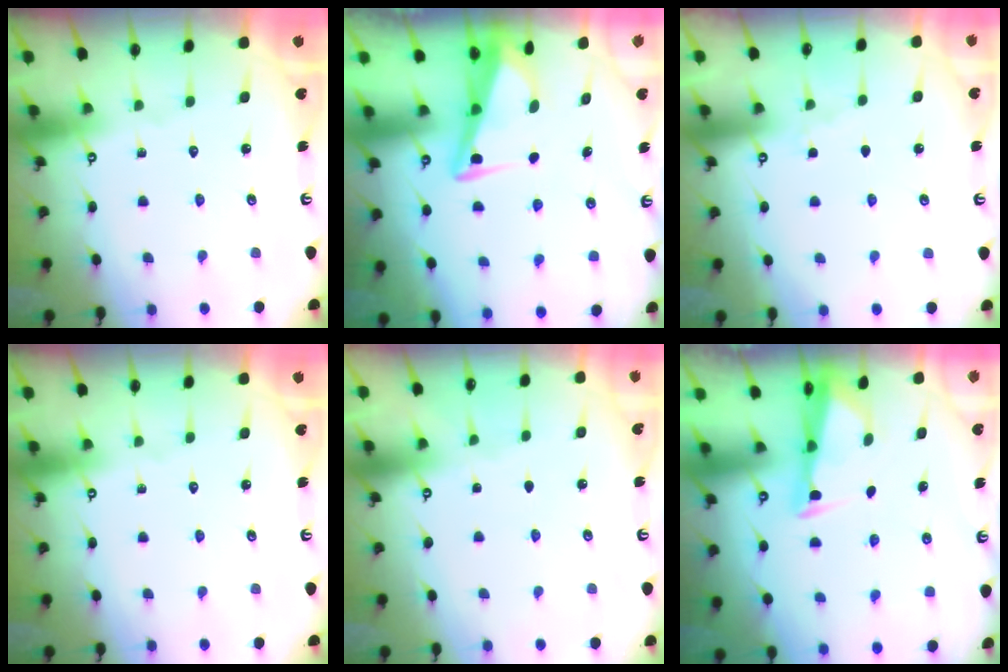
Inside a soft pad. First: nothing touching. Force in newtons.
{"total": 4.3, "press": 4.2, "slide": 0.6}
{"total": 2.8, "press": 2.8, "slide": 0.5}
{"total": 0.0}
{"total": 0.0}
{"total": 2.7, "press": 2.6, "slide": 0.7}